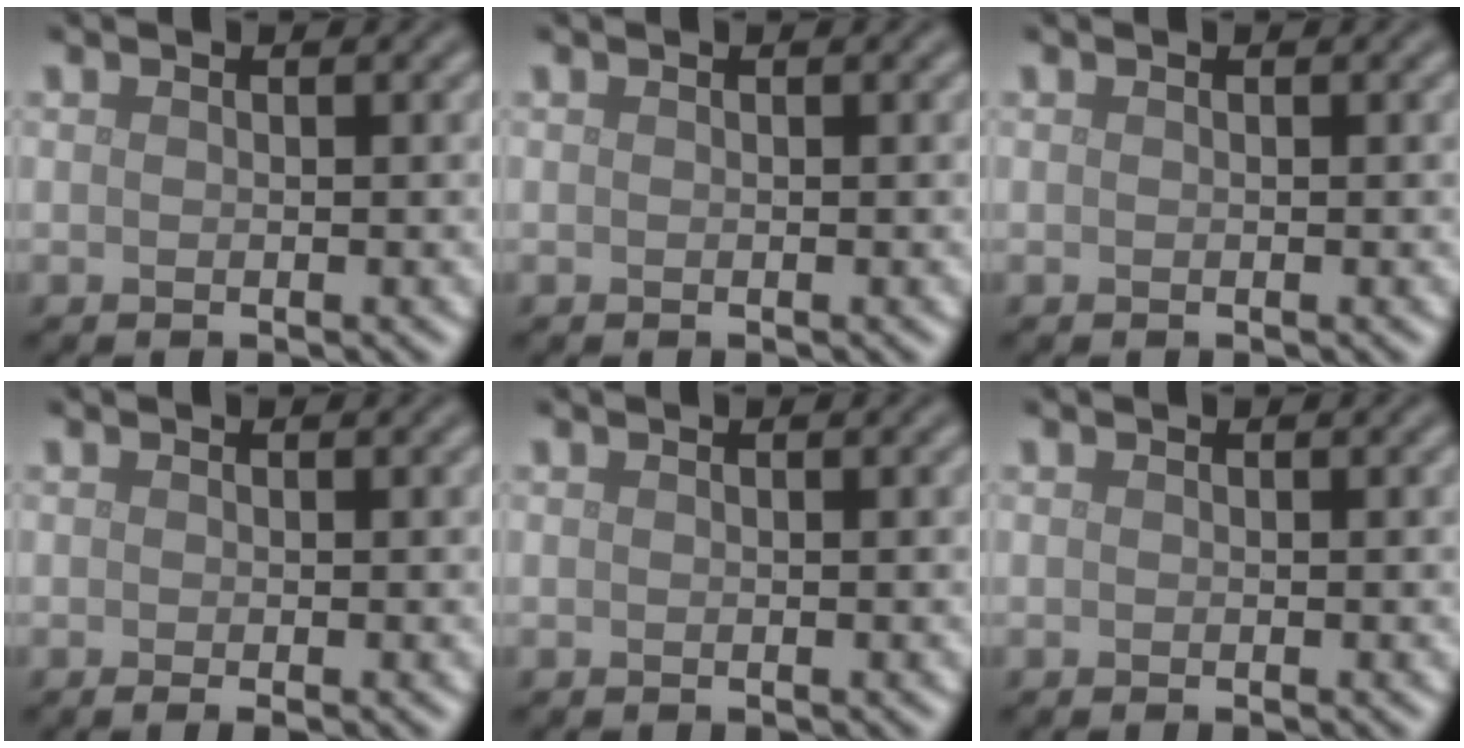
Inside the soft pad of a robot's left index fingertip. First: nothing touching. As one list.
[{"total": 0.0}, {"total": 0.0}, {"total": 1.0, "force": [-0.3, 0.3, 0.9], "torque": [-0.013, -0.008, -0.006]}, {"total": 0.0}, {"total": 0.0}]